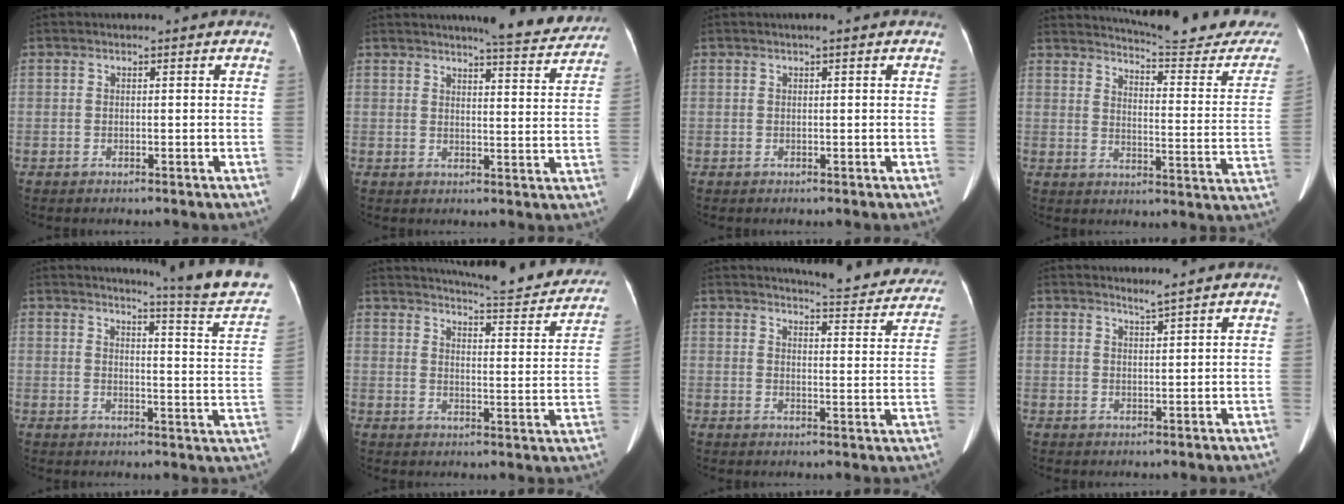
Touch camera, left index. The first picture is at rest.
{"total": 10.3, "force": [9.5, 0.9, 3.7], "torque": [-0.041, -0.014, 0.103]}
{"total": 0.7, "force": [0.4, -0.1, 0.6], "torque": [-0.012, 0.004, 0.007]}
{"total": 22.9, "force": [21.9, 1.2, 6.8], "torque": [-0.090, -0.111, 0.256]}
{"total": 14.3, "force": [13.4, -1.3, 4.9], "torque": [-0.059, -0.088, 0.142]}
{"total": 19.7, "force": [18.2, 2.4, 7.1], "torque": [-0.092, -0.046, 0.217]}
{"total": 15.4, "force": [14.6, 2.0, 4.4], "torque": [-0.038, -0.054, 0.152]}
{"total": 1.8, "force": [1.6, -0.7, 0.6], "torque": [-0.019, -0.007, 0.033]}